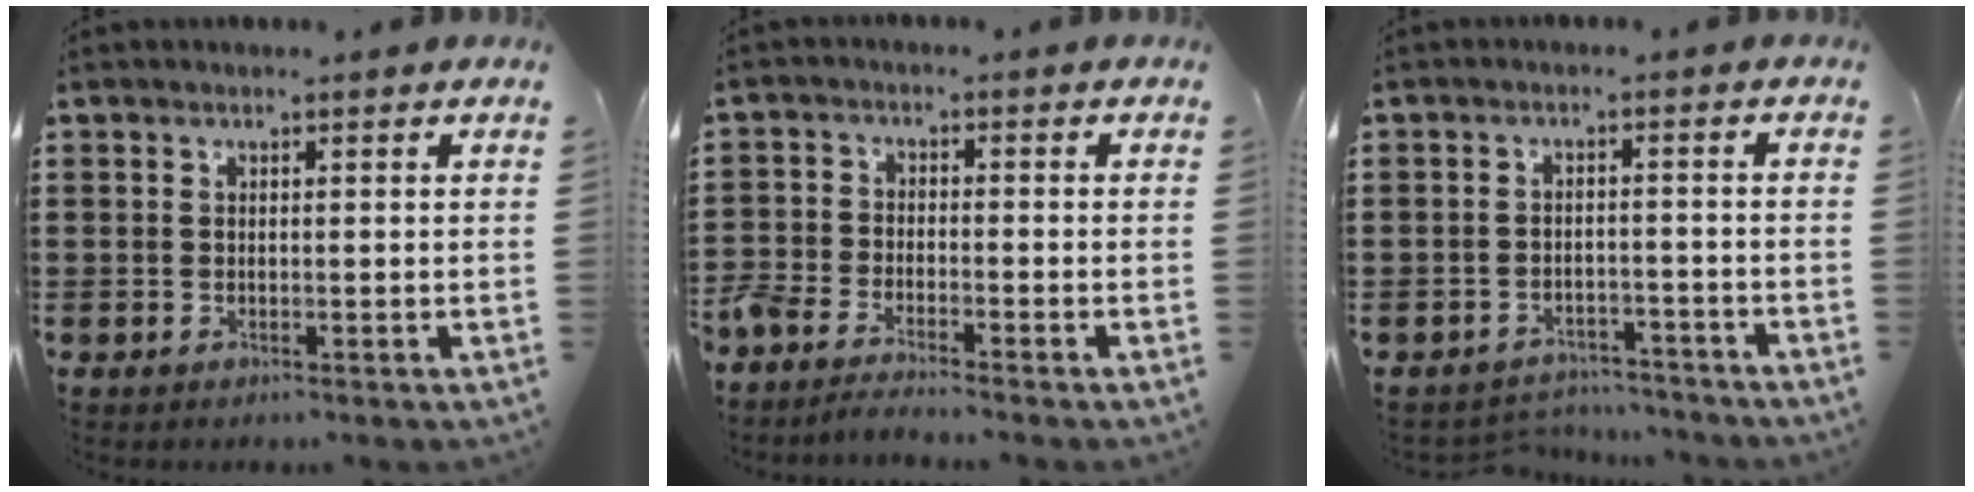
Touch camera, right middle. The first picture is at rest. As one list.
[{"total": 3.2, "force": [-3.2, 0.3, 0.4], "torque": [-0.026, -0.002, -0.071]}, {"total": 3.3, "force": [-3.2, 0.5, -0.2], "torque": [-0.006, -0.003, -0.069]}]